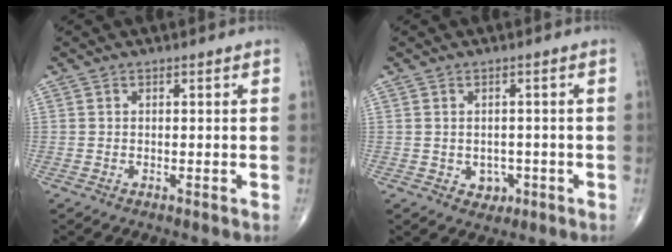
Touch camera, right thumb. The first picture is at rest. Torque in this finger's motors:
{"motor_torque": [-0.22, 0.08, -0.13, -0.10, 0.01]}